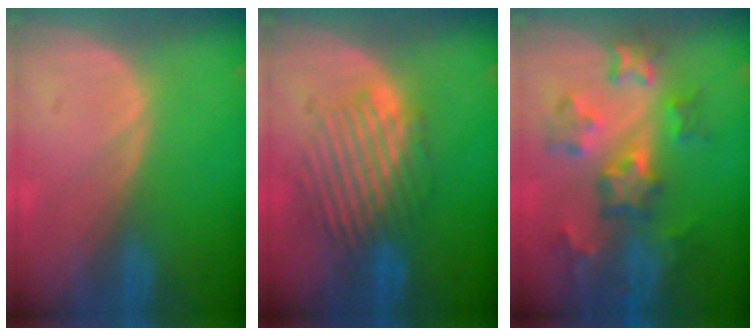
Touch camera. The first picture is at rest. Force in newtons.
{"total": 6.8, "press": 6.7, "slide": 0.7}
{"total": 8.6, "press": 7.8, "slide": 3.8}